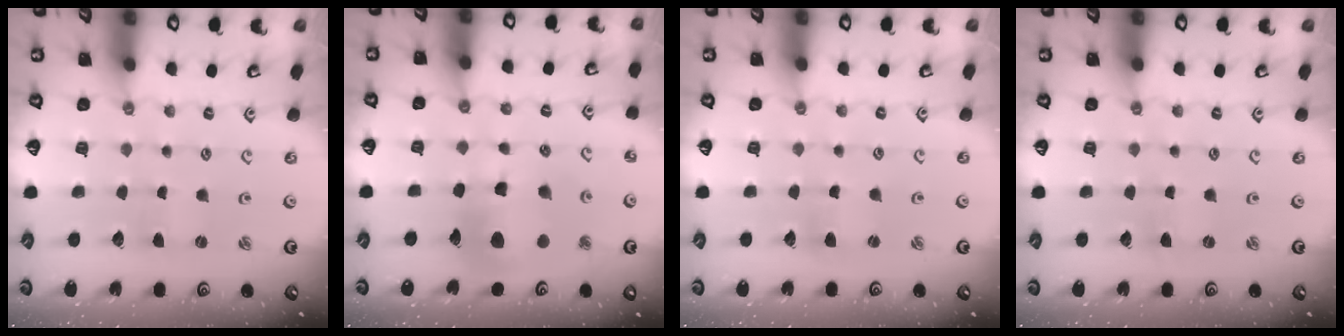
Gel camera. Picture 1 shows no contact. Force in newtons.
{"total": 14.1, "press": 14.0, "slide": 1.8}
{"total": 1.5, "press": 1.4, "slide": 0.2}
{"total": 0.0}